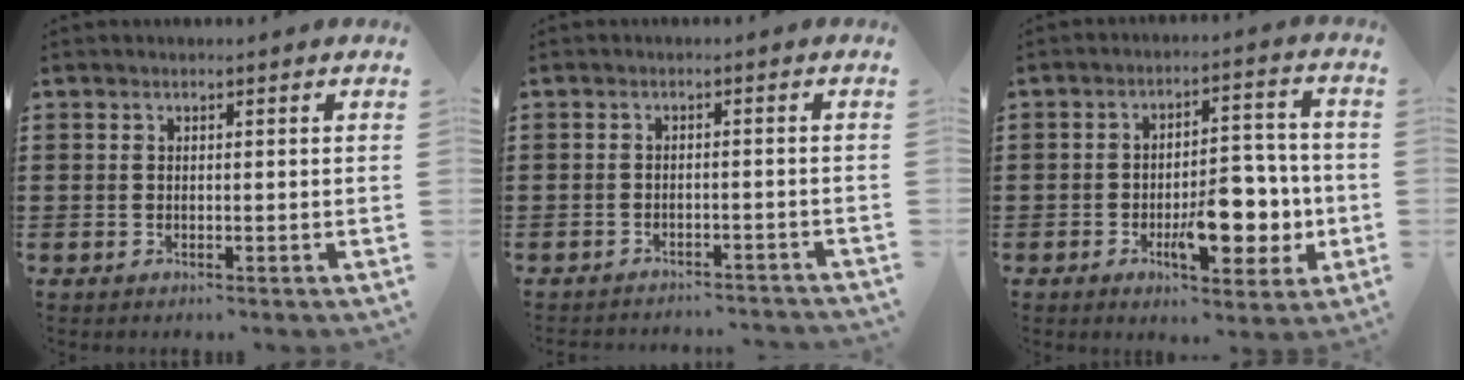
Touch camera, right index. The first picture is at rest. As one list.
[{"total": 2.0, "force": [-1.9, -0.1, 0.2], "torque": [-0.009, 0.000, -0.041]}, {"total": 10.2, "force": [-2.9, 4.7, 8.5], "torque": [-0.109, -0.005, -0.045]}]